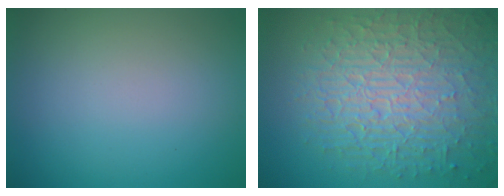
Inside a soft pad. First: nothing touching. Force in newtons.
{"total": 10.5, "press": 6.7, "slide": 8.1}